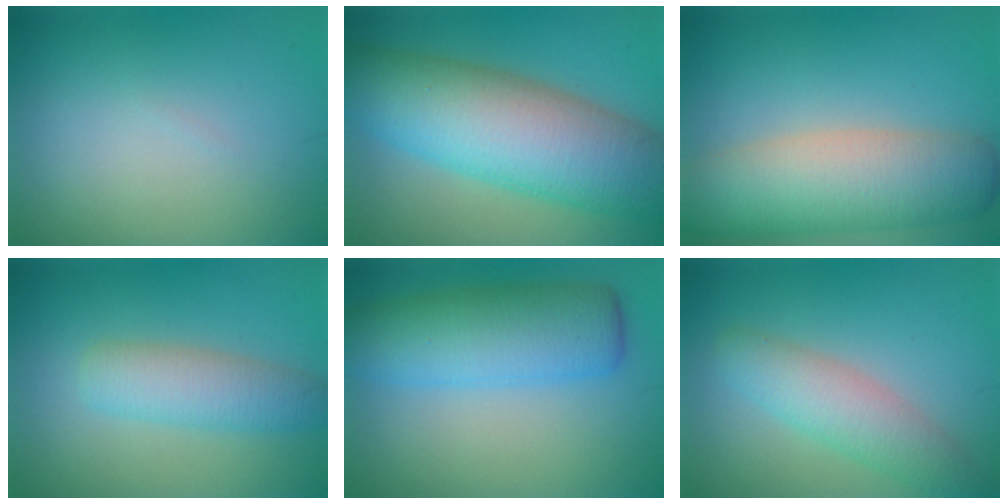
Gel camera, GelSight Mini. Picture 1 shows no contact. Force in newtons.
{"total": 12.7, "press": 12.7, "slide": 0.3}
{"total": 8.7, "press": 8.7, "slide": 0.9}
{"total": 4.1, "press": 4.1, "slide": 0.1}
{"total": 7.8, "press": 7.8, "slide": 0.1}
{"total": 4.2, "press": 4.2, "slide": 0.4}